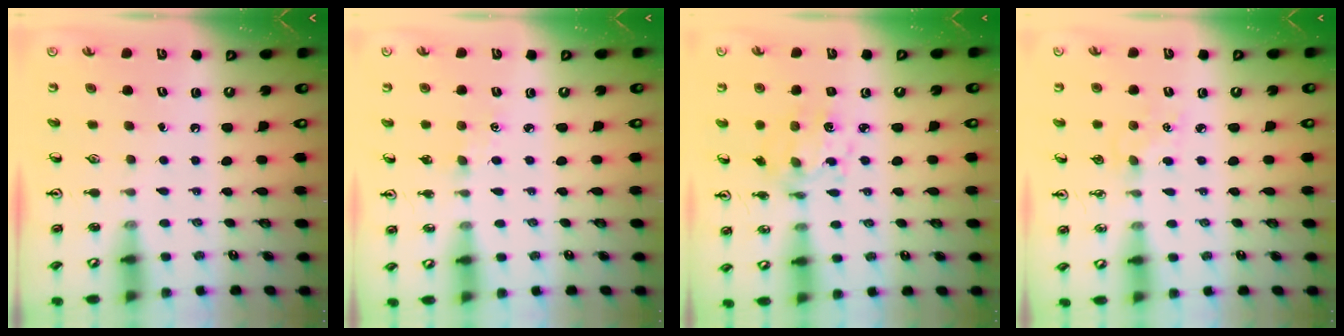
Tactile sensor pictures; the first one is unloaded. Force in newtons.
{"total": 0.6, "press": 0.6, "slide": 0.2}
{"total": 7.5, "press": 7.4, "slide": 1.6}
{"total": 5.7, "press": 5.7, "slide": 0.7}